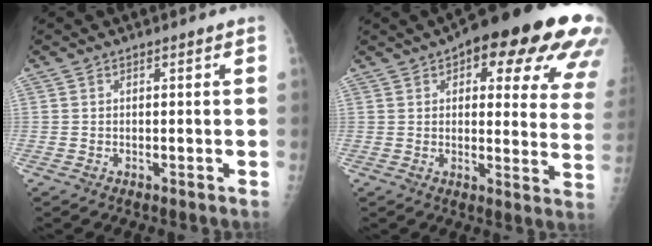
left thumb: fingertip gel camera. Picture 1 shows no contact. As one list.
[{"total": 26.0, "force": [14.0, 9.1, 19.9], "torque": [-0.186, -0.012, 0.159]}]